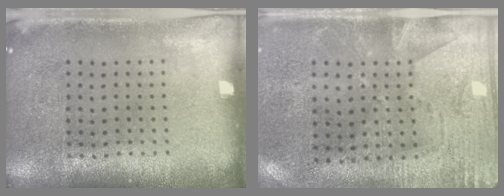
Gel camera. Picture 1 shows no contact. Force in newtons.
{"total": 2.7, "press": 2.3, "slide": 1.5}